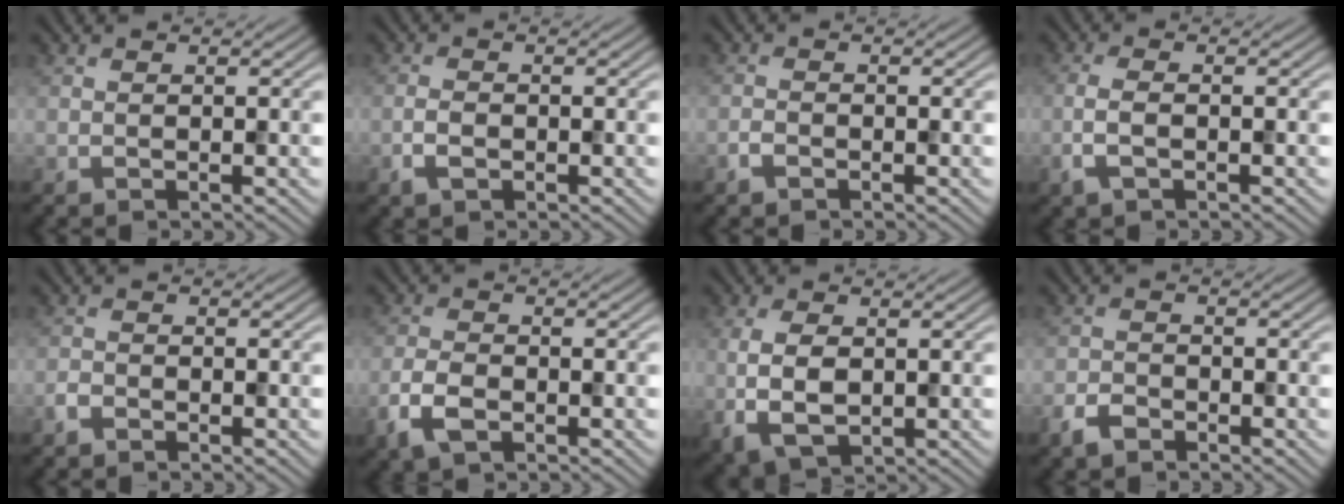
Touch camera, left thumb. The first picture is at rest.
{"total": 2.0, "force": [-1.0, 1.1, 1.4], "torque": [-0.029, 0.000, -0.019]}
{"total": 1.4, "force": [-1.0, 0.7, 0.6], "torque": [-0.014, 0.000, -0.023]}
{"total": 2.7, "force": [-1.1, 1.0, 2.2], "torque": [-0.058, -0.002, -0.026]}
{"total": 1.4, "force": [-1.2, 0.6, 0.5], "torque": [-0.010, 0.000, -0.028]}
{"total": 4.3, "force": [-2.2, 2.3, 2.9], "torque": [-0.068, -0.006, -0.052]}
{"total": 5.3, "force": [-0.1, 3.0, 4.4], "torque": [-0.106, -0.009, 0.004]}
{"total": 2.7, "force": [-2.0, 1.4, 1.1], "torque": [-0.024, -0.003, -0.048]}